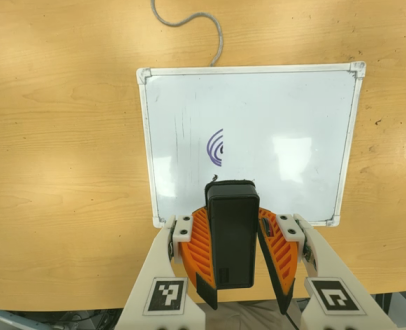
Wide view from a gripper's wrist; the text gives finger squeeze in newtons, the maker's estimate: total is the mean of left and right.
{"total": 7.0, "left": 7.6, "right": 6.4}